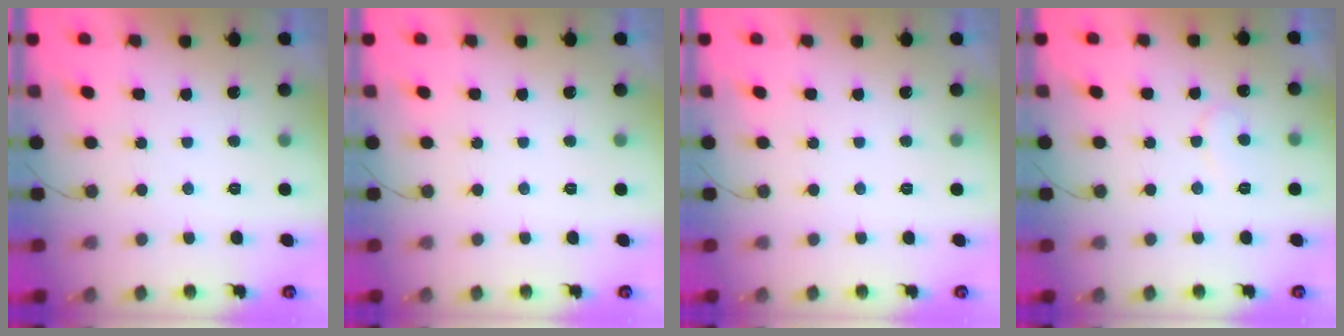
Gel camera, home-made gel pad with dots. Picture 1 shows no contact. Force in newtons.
{"total": 0.0}
{"total": 0.0}
{"total": 6.4, "press": 6.4, "slide": 0.5}